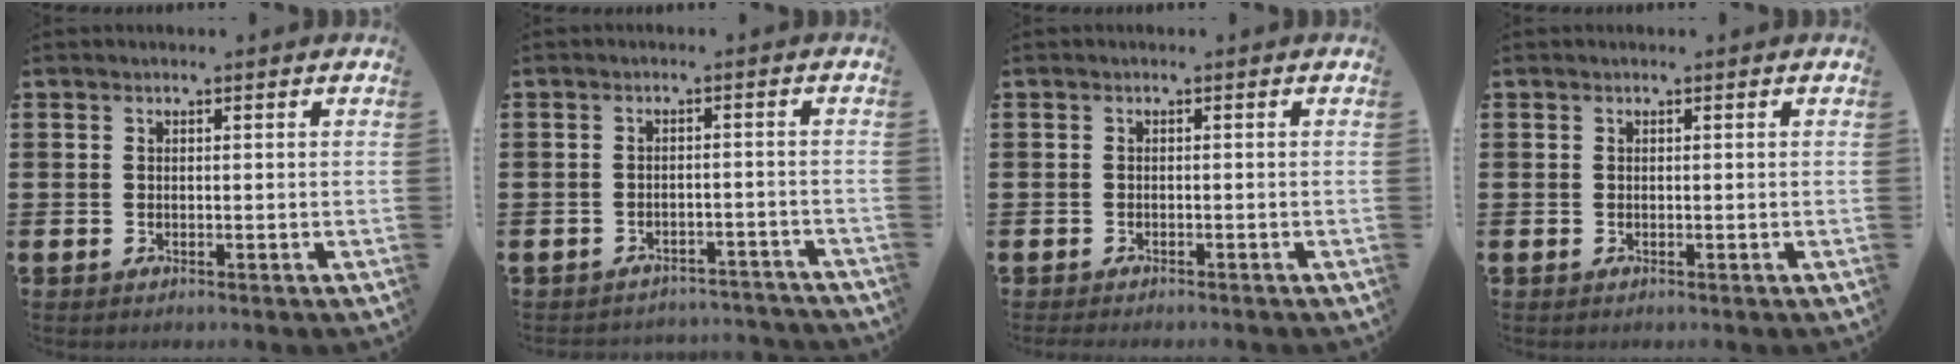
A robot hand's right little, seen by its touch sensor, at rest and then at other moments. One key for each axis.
{"total": 1.8, "fx": -1.8, "fy": 0.1, "fz": 0.0, "tx": -0.006, "ty": 0.003, "tz": -0.041}
{"total": 0.0}
{"total": 0.0}